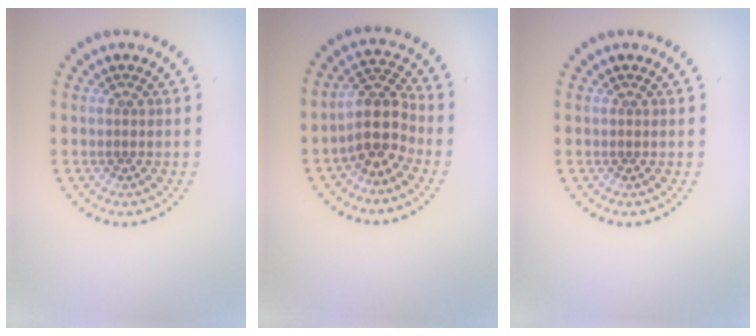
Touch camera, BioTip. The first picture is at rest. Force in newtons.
{"total": 4.0, "press": 3.2, "slide": 2.3}
{"total": 0.0}